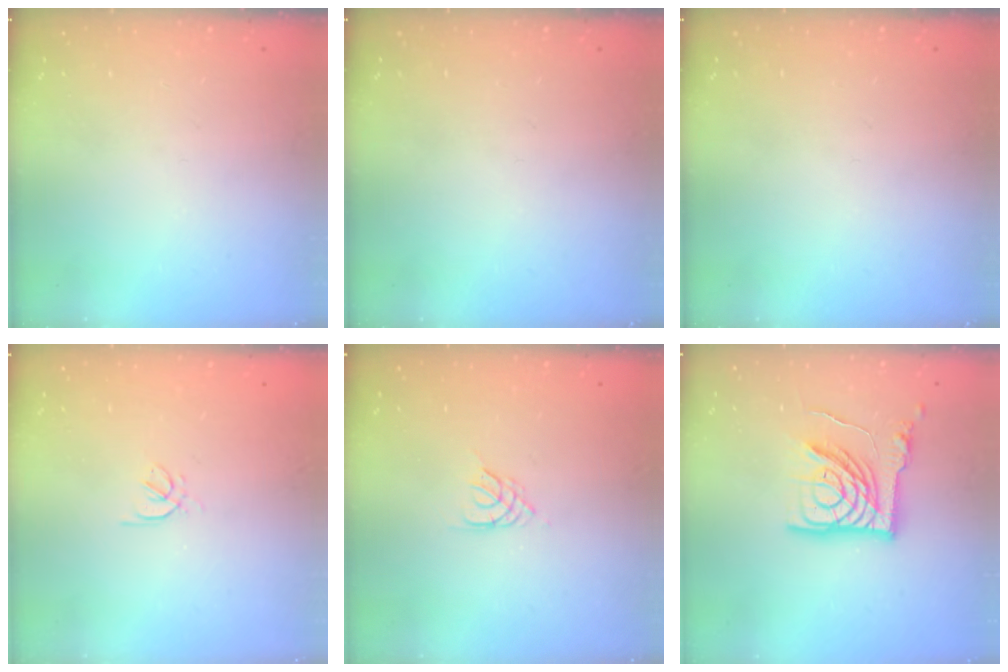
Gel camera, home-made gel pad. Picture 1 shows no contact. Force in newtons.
{"total": 0.0}
{"total": 0.0}
{"total": 1.6, "press": 1.5, "slide": 0.5}
{"total": 2.1, "press": 2.1, "slide": 0.4}
{"total": 15.2, "press": 15.1, "slide": 1.4}